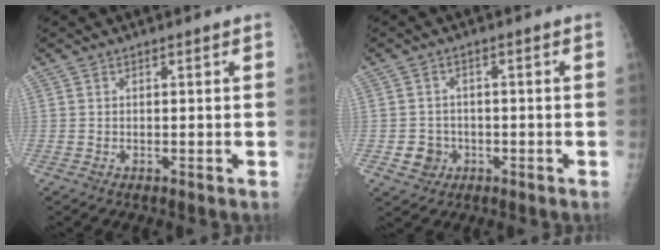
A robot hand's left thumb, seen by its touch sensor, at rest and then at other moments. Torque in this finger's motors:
{"motor_torque": [-0.30, 0.26, -0.05, -0.01, -0.01]}